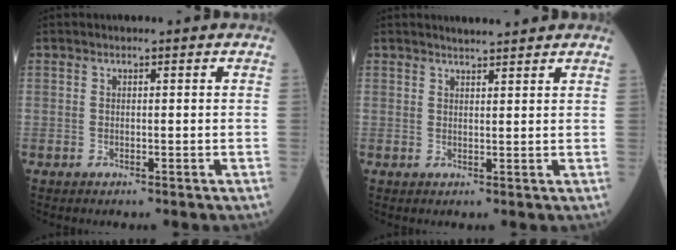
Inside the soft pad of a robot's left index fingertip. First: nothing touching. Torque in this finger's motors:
{"motor_torque": [-0.01, 0.00, -0.01, -0.04]}